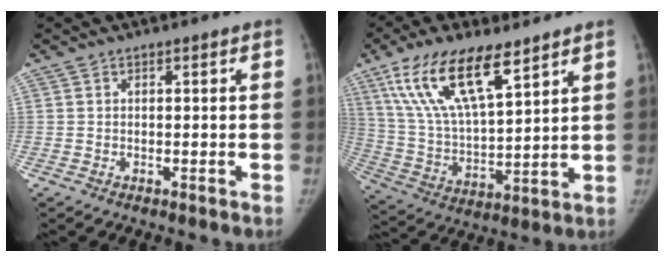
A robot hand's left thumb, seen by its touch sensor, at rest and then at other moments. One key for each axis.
{"total": 17.8, "fx": 10.5, "fy": 6.3, "fz": 12.9, "tx": -0.229, "ty": -0.036, "tz": 0.206}